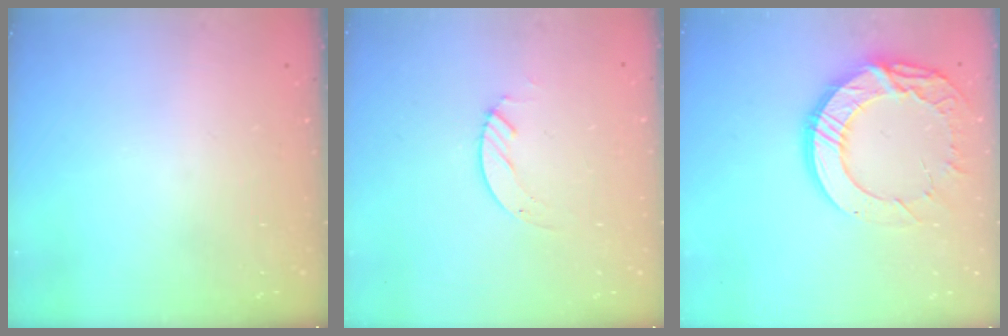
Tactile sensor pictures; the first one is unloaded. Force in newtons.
{"total": 2.1, "press": 2.1, "slide": 0.2}
{"total": 17.6, "press": 17.5, "slide": 1.5}